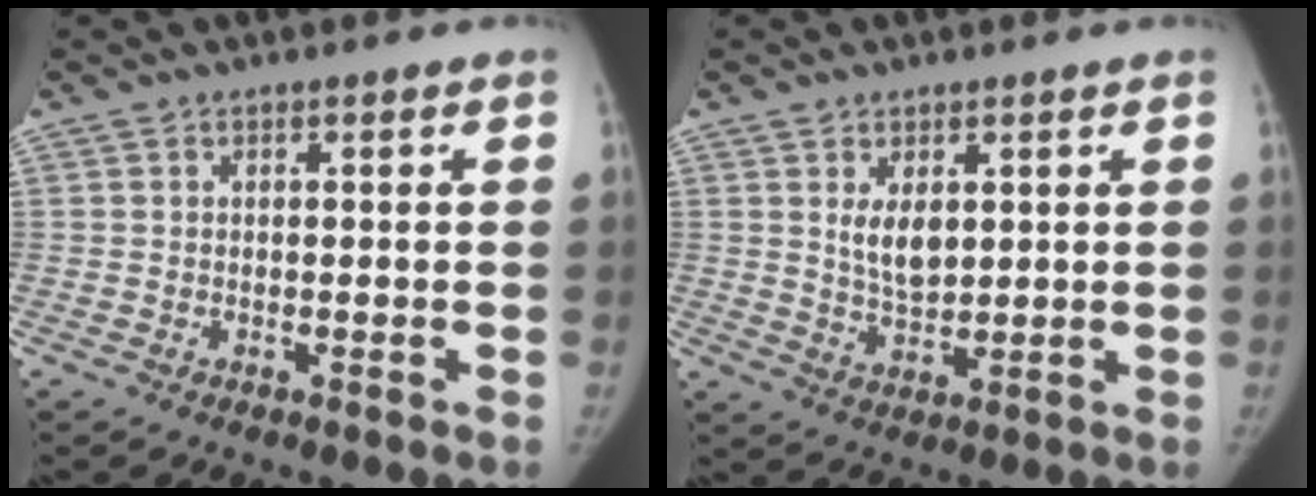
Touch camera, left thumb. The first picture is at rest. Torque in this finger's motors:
{"motor_torque": [0.00, 0.09, 0.08, 0.11, 0.01]}